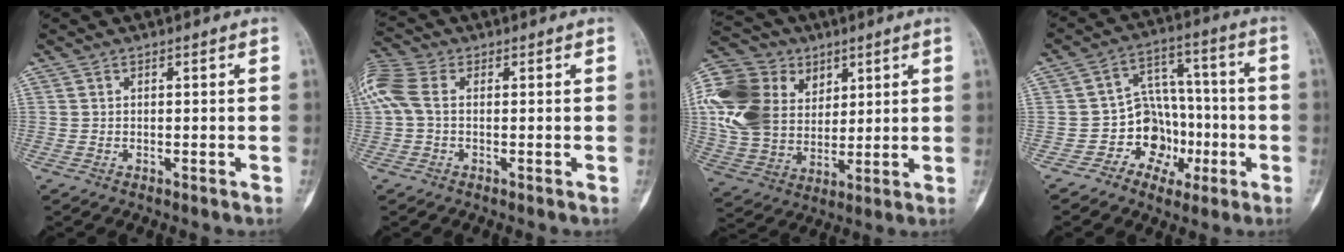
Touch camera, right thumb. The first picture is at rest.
{"total": 7.9, "force": [0.7, 4.8, 6.2], "torque": [-0.166, 0.023, 0.008]}
{"total": 23.0, "force": [6.7, 17.5, 13.3], "torque": [-0.272, 0.014, 0.127]}
{"total": 10.5, "force": [-3.4, 8.8, 4.5], "torque": [-0.014, 0.048, -0.058]}